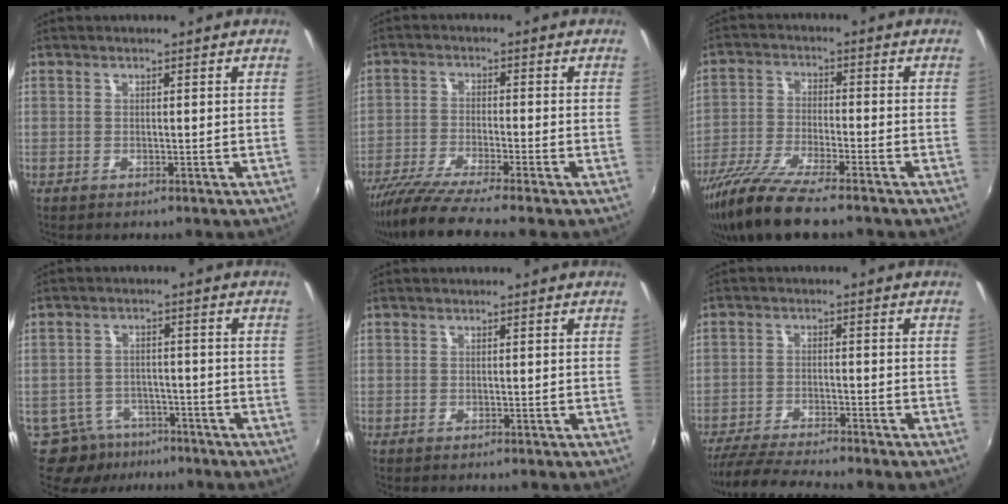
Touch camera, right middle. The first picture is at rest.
{"total": 9.3, "force": [-7.9, -0.8, 4.9], "torque": [-0.107, -0.034, -0.141]}
{"total": 11.1, "force": [-8.6, 1.3, 6.9], "torque": [-0.151, -0.031, -0.166]}
{"total": 8.6, "force": [-6.2, 5.7, 1.8], "torque": [-0.050, 0.007, -0.091]}
{"total": 0.0}
{"total": 10.0, "force": [-9.1, 0.4, 4.2], "torque": [-0.106, -0.019, -0.156]}